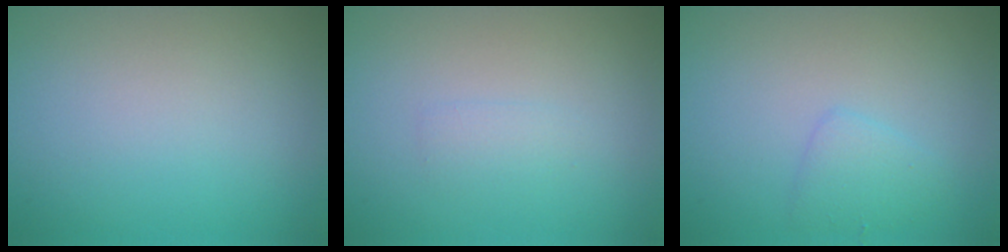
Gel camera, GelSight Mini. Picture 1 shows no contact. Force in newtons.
{"total": 1.0, "press": 1.0, "slide": 0.1}
{"total": 1.7, "press": 1.7, "slide": 0.0}